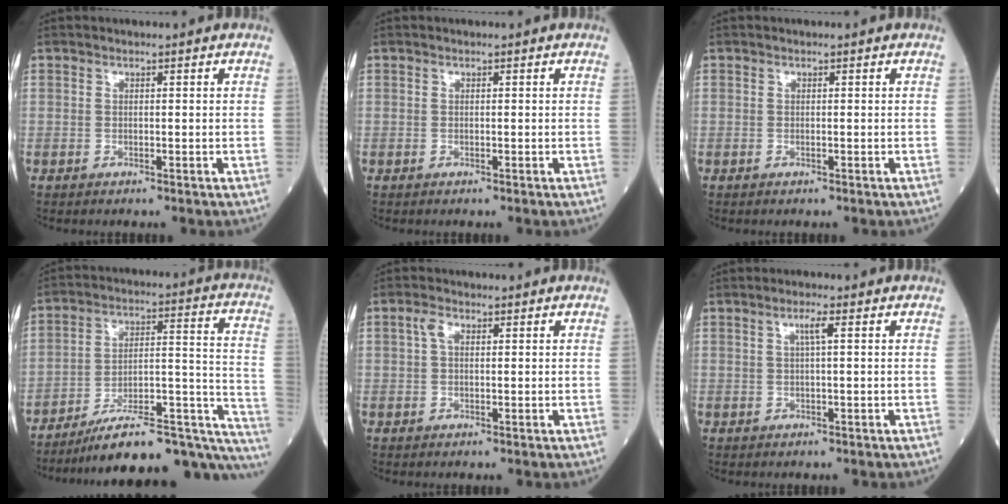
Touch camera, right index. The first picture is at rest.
{"total": 0.0}
{"total": 0.0}
{"total": 24.1, "force": [-20.2, 4.4, 12.3], "torque": [-0.090, 0.051, -0.290]}
{"total": 2.0, "force": [0.6, 1.1, 1.6], "torque": [-0.038, 0.012, 0.014]}
{"total": 2.1, "force": [0.7, -0.1, 2.0], "torque": [-0.039, 0.001, 0.012]}